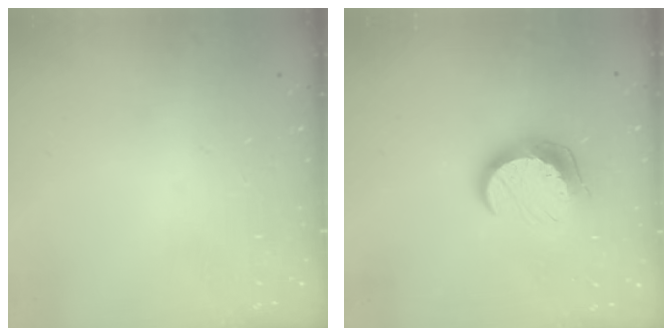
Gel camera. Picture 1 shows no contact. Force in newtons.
{"total": 11.5, "press": 11.5, "slide": 0.6}